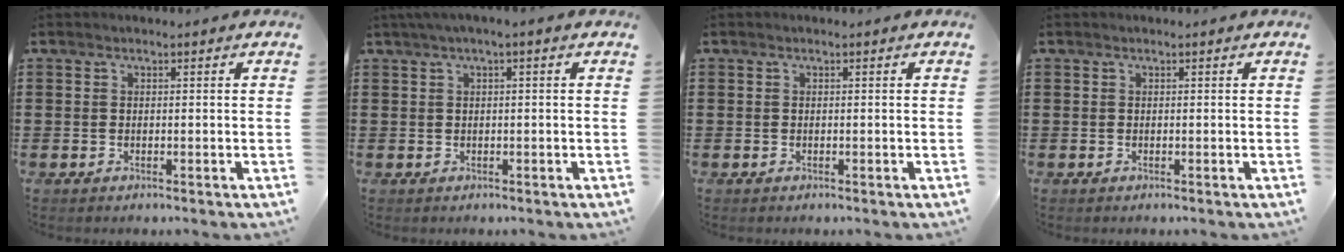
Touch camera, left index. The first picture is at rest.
{"total": 1.2, "force": [-0.2, 0.0, 1.2], "torque": [-0.020, -0.004, -0.003]}
{"total": 0.0}
{"total": 0.0}